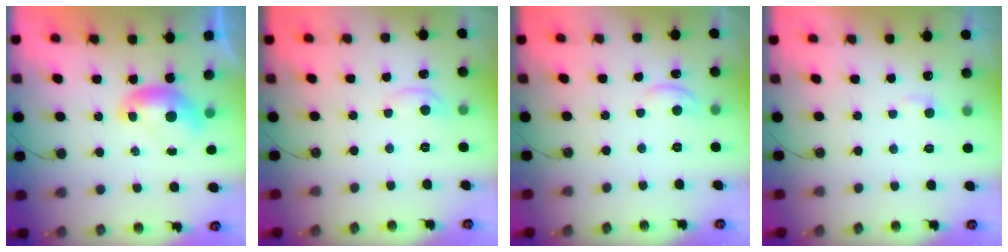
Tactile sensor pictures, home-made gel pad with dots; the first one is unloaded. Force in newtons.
{"total": 0.6, "press": 0.1, "slide": 0.6}
{"total": 1.2, "press": 1.0, "slide": 0.6}
{"total": 2.2, "press": 2.2, "slide": 0.4}